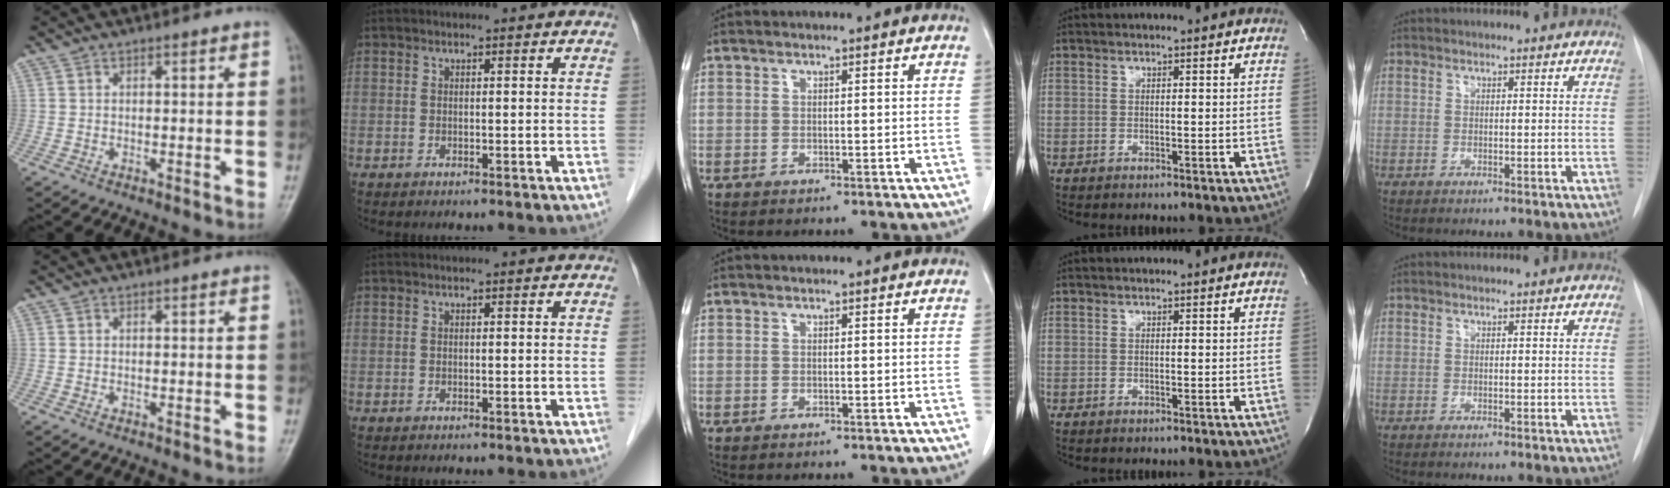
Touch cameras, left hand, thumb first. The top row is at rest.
{}